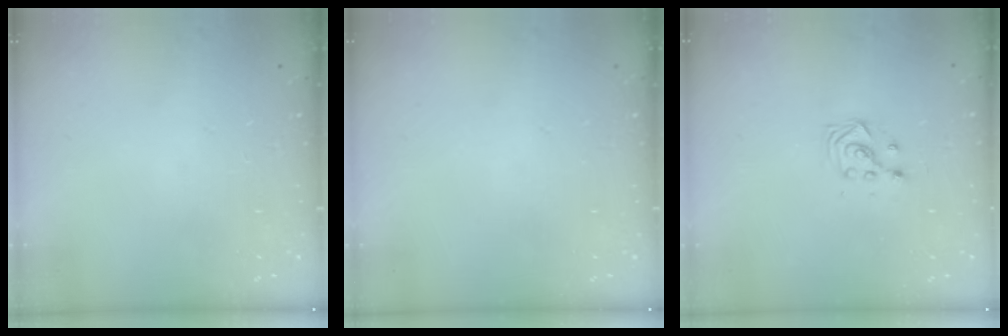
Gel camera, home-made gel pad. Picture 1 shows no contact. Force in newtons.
{"total": 0.0}
{"total": 2.9, "press": 2.9, "slide": 0.4}